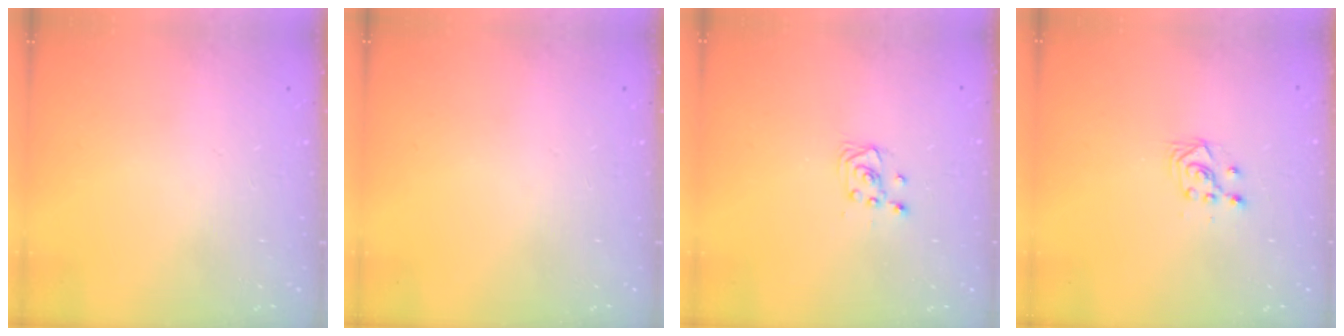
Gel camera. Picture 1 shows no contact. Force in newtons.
{"total": 0.0}
{"total": 2.9, "press": 2.9, "slide": 0.4}
{"total": 3.3, "press": 3.2, "slide": 0.8}